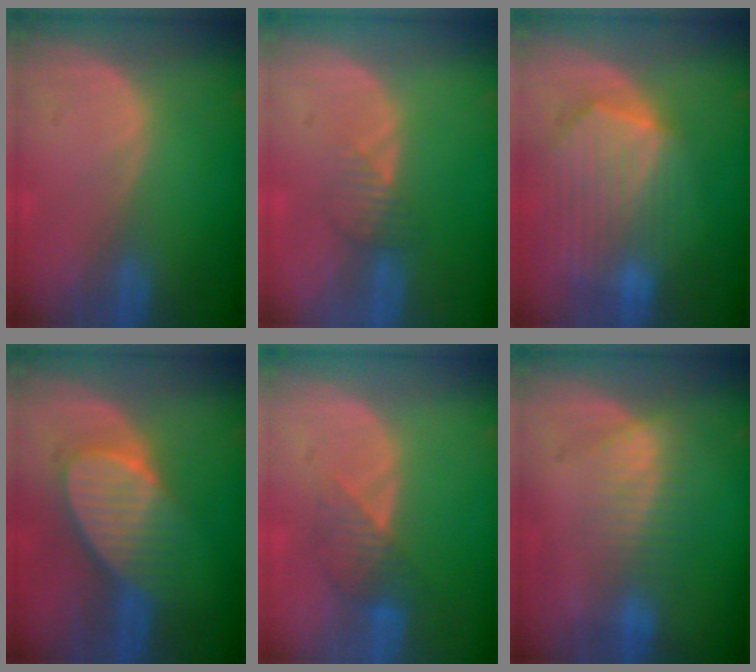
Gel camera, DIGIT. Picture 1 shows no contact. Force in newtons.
{"total": 2.4, "press": 2.4, "slide": 0.1}
{"total": 10.3, "press": 9.0, "slide": 5.2}
{"total": 7.8, "press": 7.4, "slide": 2.4}
{"total": 3.9, "press": 3.8, "slide": 0.8}
{"total": 7.1, "press": 6.3, "slide": 3.4}